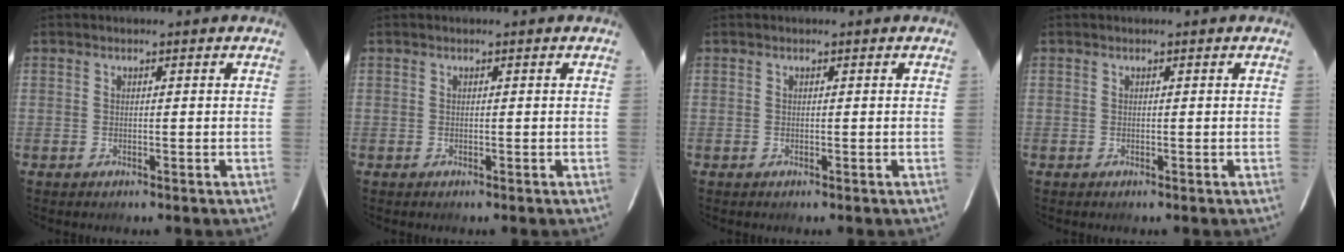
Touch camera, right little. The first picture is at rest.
{"total": 0.0}
{"total": 0.0}
{"total": 0.0}